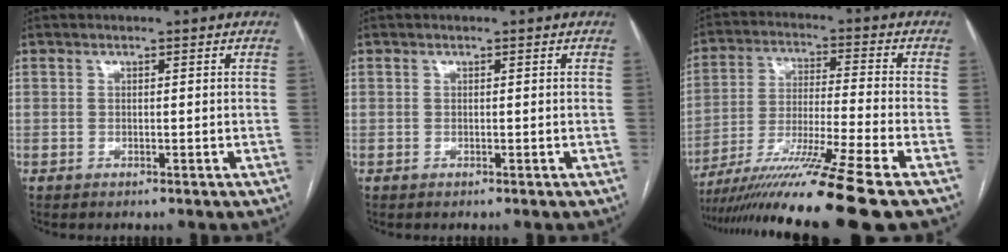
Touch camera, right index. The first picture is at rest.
{"total": 0.0}
{"total": 17.0, "force": [-12.9, -2.9, 10.6], "torque": [-0.195, -0.036, -0.225]}